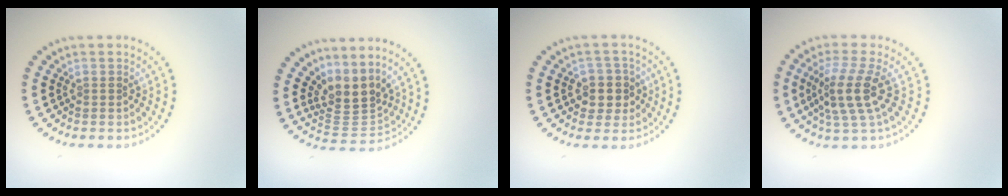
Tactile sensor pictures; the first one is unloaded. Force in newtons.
{"total": 3.7, "press": 2.7, "slide": 2.5}
{"total": 2.9, "press": 2.7, "slide": 1.2}
{"total": 4.0, "press": 3.3, "slide": 2.3}